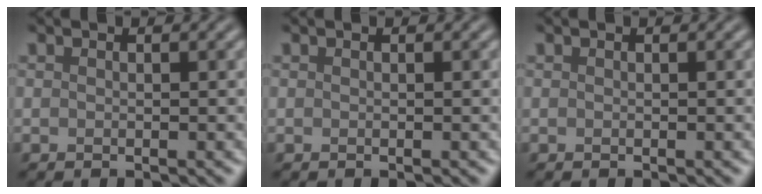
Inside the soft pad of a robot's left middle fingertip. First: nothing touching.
{"total": 0.0}
{"total": 0.0}